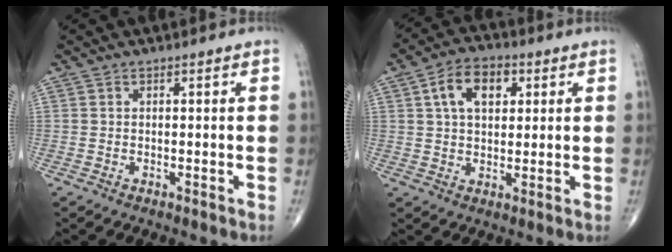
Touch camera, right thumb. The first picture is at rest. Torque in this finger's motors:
{"motor_torque": [0.05, 0.05, 0.86, 0.66, 0.06]}